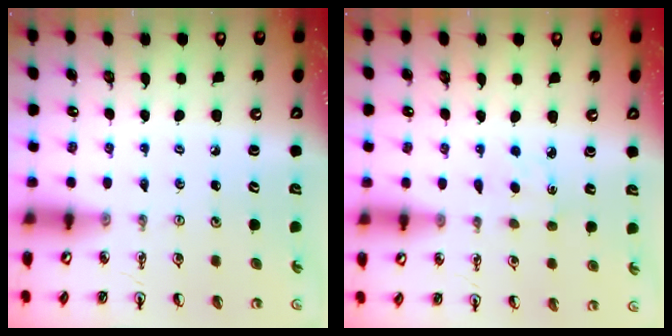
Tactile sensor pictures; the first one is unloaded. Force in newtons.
{"total": 2.4, "press": 2.3, "slide": 0.3}